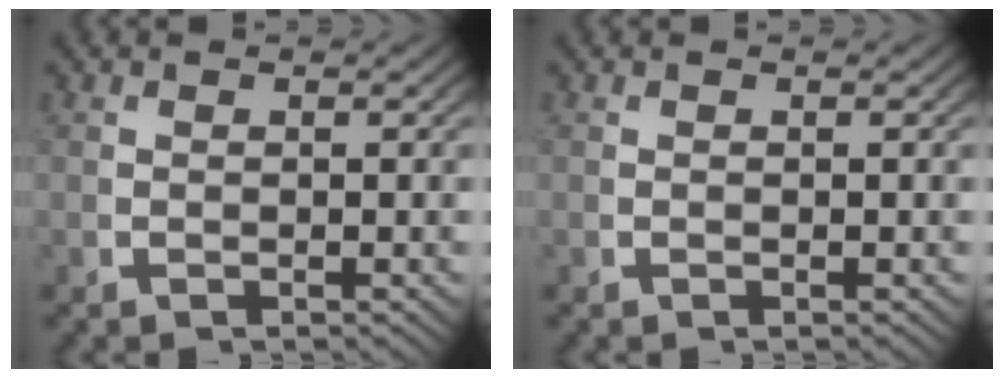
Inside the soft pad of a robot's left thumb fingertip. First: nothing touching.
{"total": 0.0}